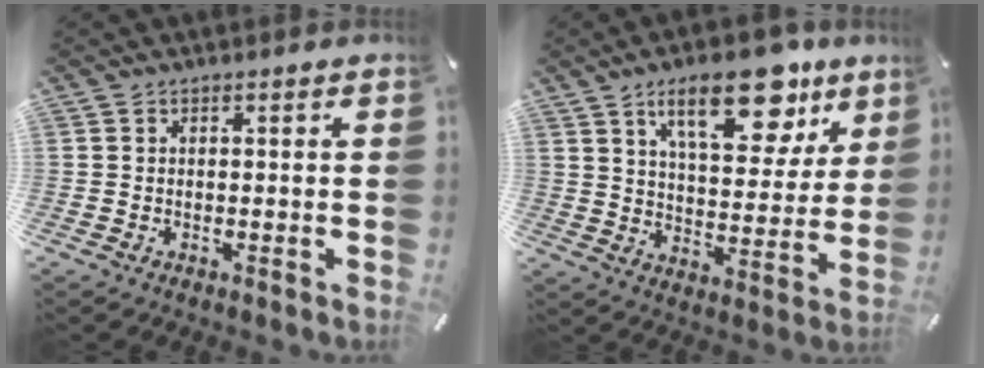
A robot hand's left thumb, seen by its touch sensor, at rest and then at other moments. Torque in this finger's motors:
{"motor_torque": [1.22, 0.46, 2.01, -0.76, 0.36]}